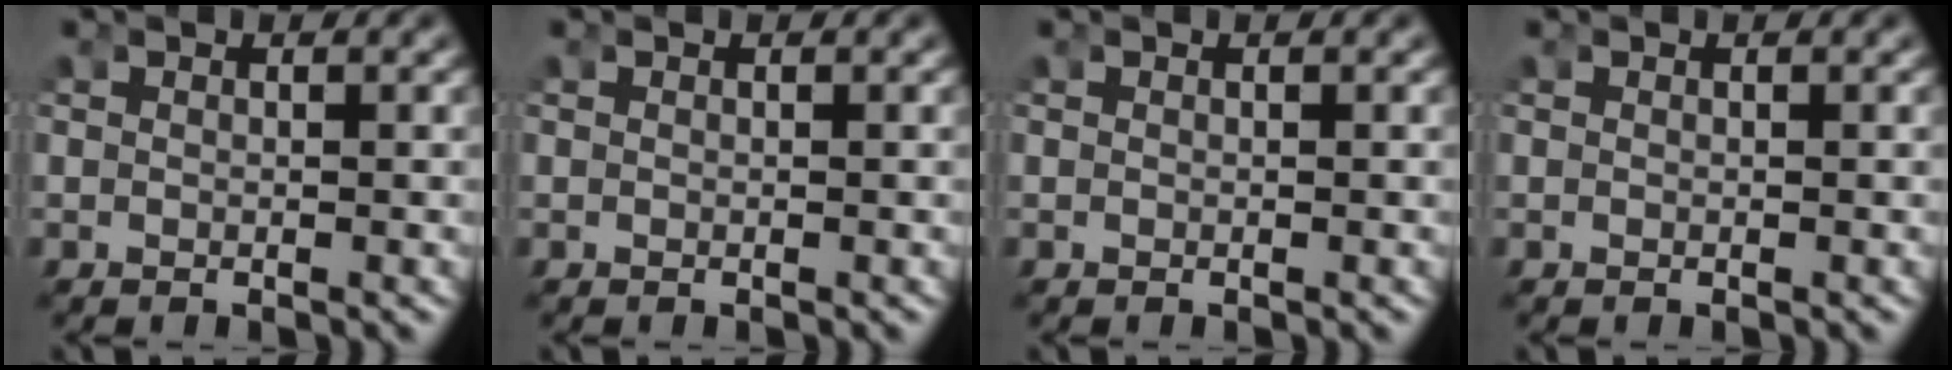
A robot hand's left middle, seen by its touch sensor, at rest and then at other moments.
{"total": 0.0}
{"total": 0.0}
{"total": 0.0}